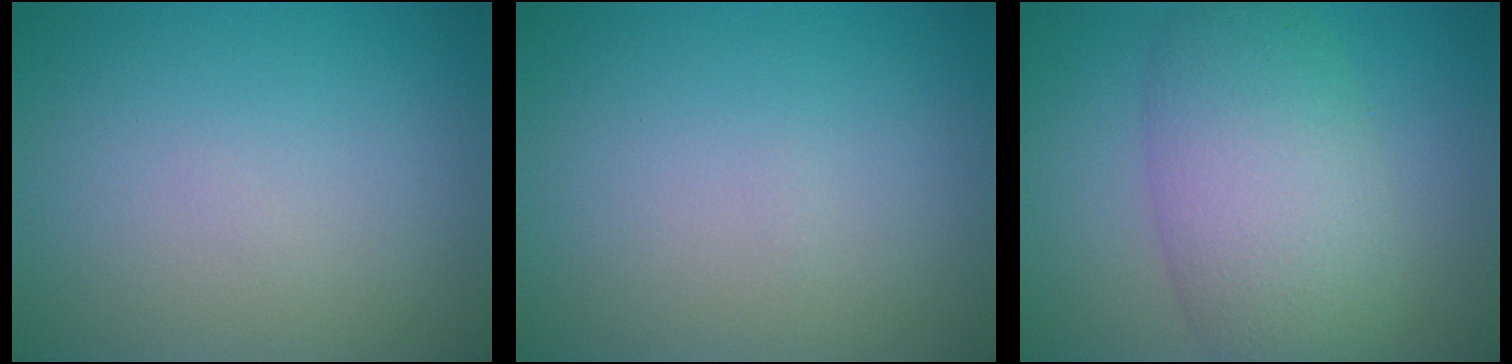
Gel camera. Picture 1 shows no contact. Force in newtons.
{"total": 0.0}
{"total": 7.6, "press": 7.6, "slide": 0.2}